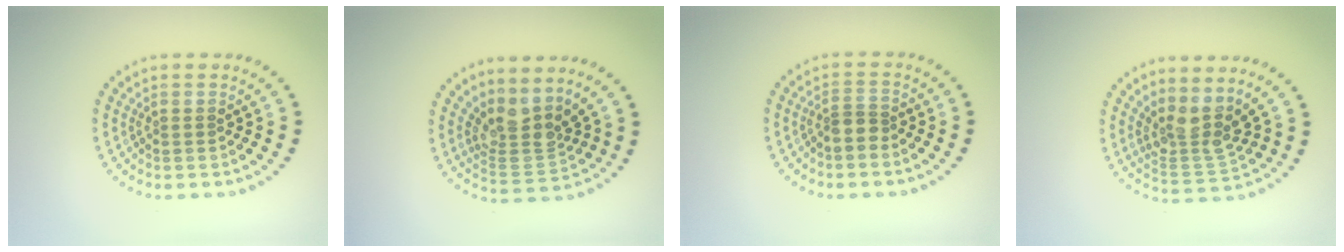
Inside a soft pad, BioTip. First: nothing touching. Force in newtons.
{"total": 3.7, "press": 2.6, "slide": 2.6}
{"total": 1.9, "press": 1.5, "slide": 1.2}
{"total": 3.7, "press": 2.8, "slide": 2.4}